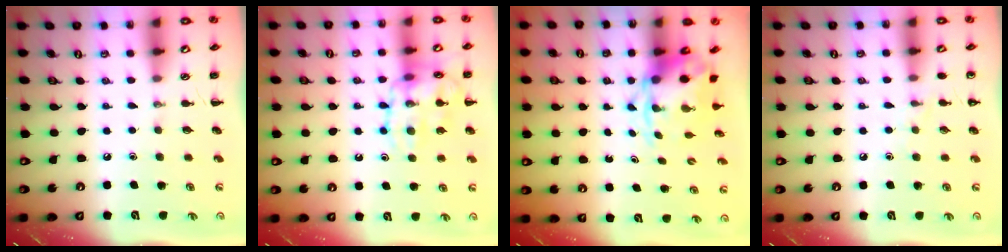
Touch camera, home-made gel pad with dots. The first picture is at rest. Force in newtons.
{"total": 15.8, "press": 15.7, "slide": 1.4}
{"total": 4.5, "press": 4.4, "slide": 1.1}
{"total": 5.0, "press": 4.7, "slide": 1.8}